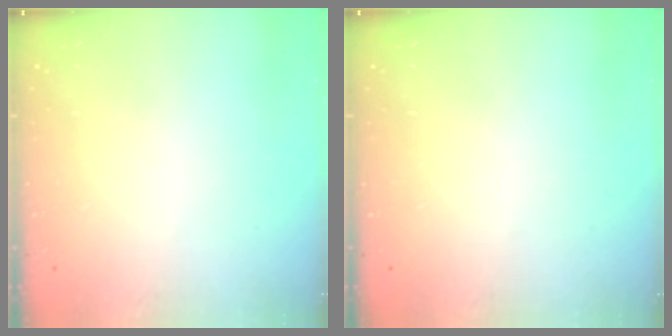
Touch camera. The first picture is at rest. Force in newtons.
{"total": 0.0}